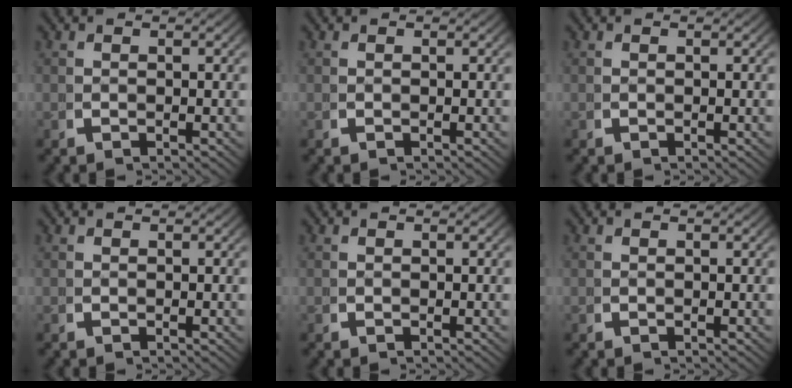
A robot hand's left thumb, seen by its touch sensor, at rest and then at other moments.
{"total": 0.0}
{"total": 0.0}
{"total": 0.0}
{"total": 0.0}
{"total": 0.0}